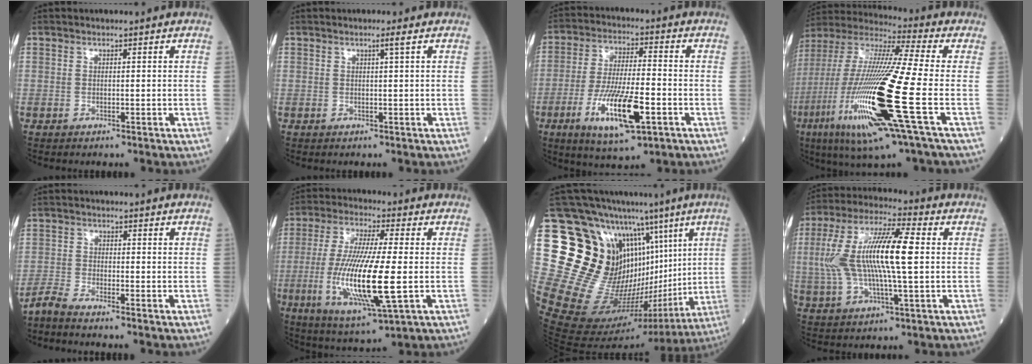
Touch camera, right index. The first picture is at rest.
{"total": 1.3, "force": [0.6, -0.1, 1.2], "torque": [-0.025, 0.000, 0.012]}
{"total": 13.9, "force": [-5.2, 3.0, 12.5], "torque": [-0.246, -0.018, -0.085]}
{"total": 26.5, "force": [-7.3, 2.3, 25.4], "torque": [-0.555, -0.049, -0.144]}
{"total": 3.1, "force": [-2.9, 0.2, 1.0], "torque": [-0.034, -0.008, -0.061]}
{"total": 17.4, "force": [-2.9, 2.4, 17.0], "torque": [-0.352, -0.029, -0.048]}
{"total": 29.7, "force": [9.6, 14.3, 24.2], "torque": [-0.425, 0.070, 0.182]}
{"total": 16.8, "force": [1.1, 3.6, 16.4], "torque": [-0.346, 0.020, 0.017]}